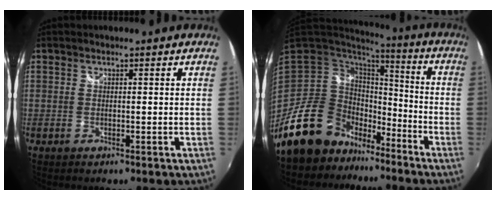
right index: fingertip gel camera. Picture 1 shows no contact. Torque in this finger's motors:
{"motor_torque": [0.19, -0.31, -0.13, -0.21]}